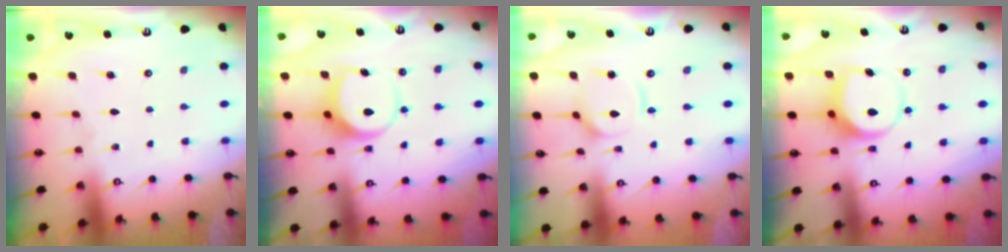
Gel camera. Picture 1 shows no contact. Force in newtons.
{"total": 8.4, "press": 8.4, "slide": 0.9}
{"total": 7.9, "press": 7.9, "slide": 0.6}
{"total": 7.2, "press": 7.1, "slide": 0.6}